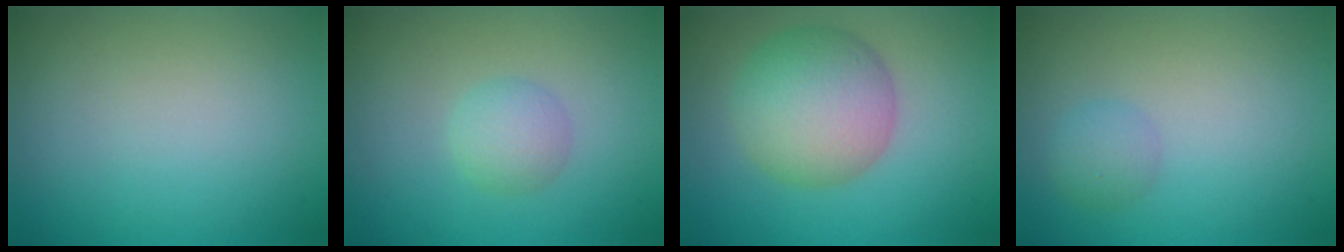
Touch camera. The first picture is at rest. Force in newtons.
{"total": 2.2, "press": 2.2, "slide": 0.1}
{"total": 7.0, "press": 7.0, "slide": 0.2}
{"total": 1.5, "press": 1.5, "slide": 0.0}